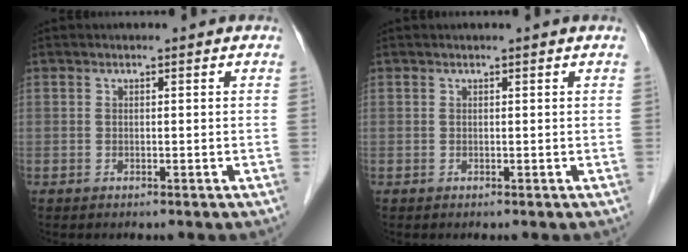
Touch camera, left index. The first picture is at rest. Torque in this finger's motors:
{"motor_torque": [-0.09, -0.26, 0.02, 0.01]}